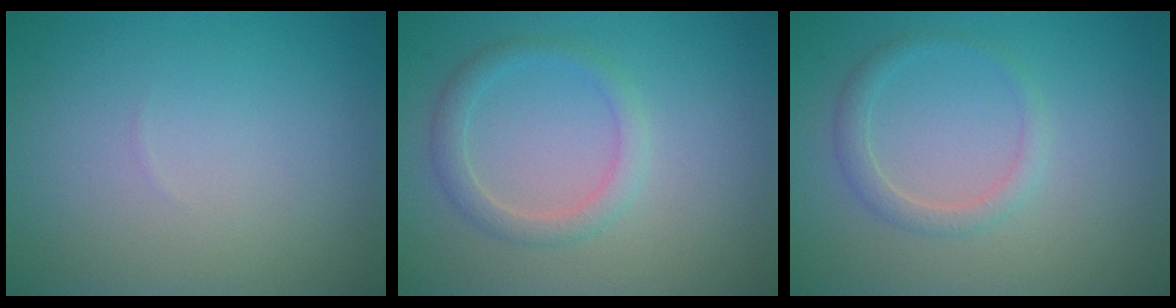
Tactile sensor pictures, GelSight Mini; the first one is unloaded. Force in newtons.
{"total": 2.3, "press": 2.3, "slide": 0.1}
{"total": 1.8, "press": 1.8, "slide": 0.1}